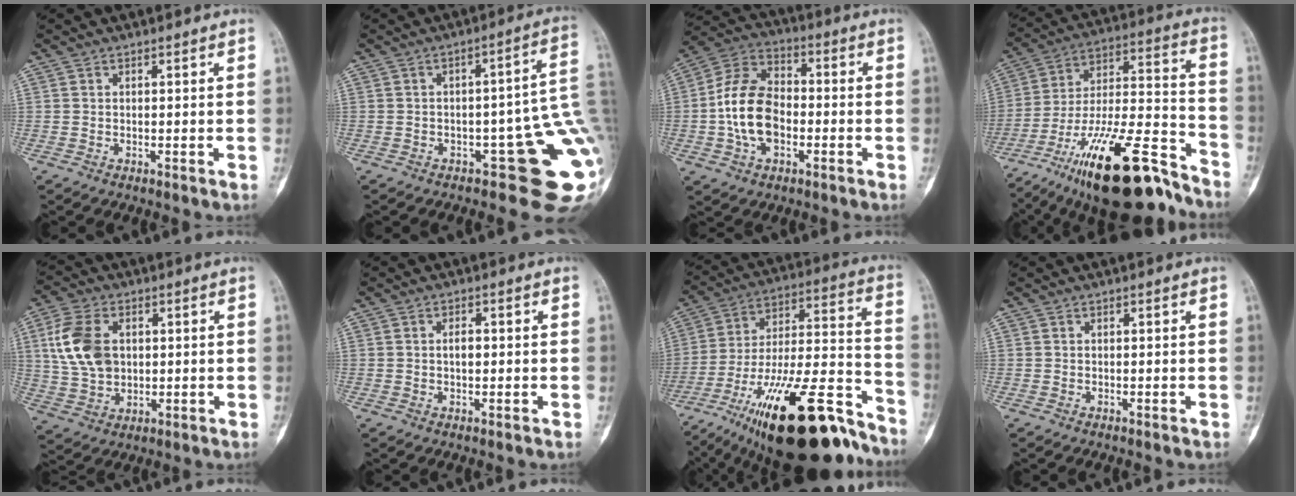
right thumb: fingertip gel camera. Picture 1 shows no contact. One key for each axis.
{"total": 13.6, "fx": -4.1, "fy": 5.5, "fz": 11.7, "tx": -0.085, "ty": 0.043, "tz": -0.048}
{"total": 14.0, "fx": -2.3, "fy": 9.2, "fz": 10.4, "tx": -0.186, "ty": 0.031, "tz": -0.048}
{"total": 27.3, "fx": -18.6, "fy": 8.2, "fz": 18.3, "tx": -0.273, "ty": 0.084, "tz": -0.310}
{"total": 11.6, "fx": 2.3, "fy": 7.9, "fz": 8.2, "tx": -0.158, "ty": 0.000, "tz": 0.050}
{"total": 2.1, "fx": 0.1, "fy": 1.1, "fz": 1.8, "tx": -0.026, "ty": 0.003, "tz": -0.001}
{"total": 30.9, "fx": -20.3, "fy": 9.4, "fz": 21.2, "tx": -0.305, "ty": 0.081, "tz": -0.332}
{"total": 0.0}